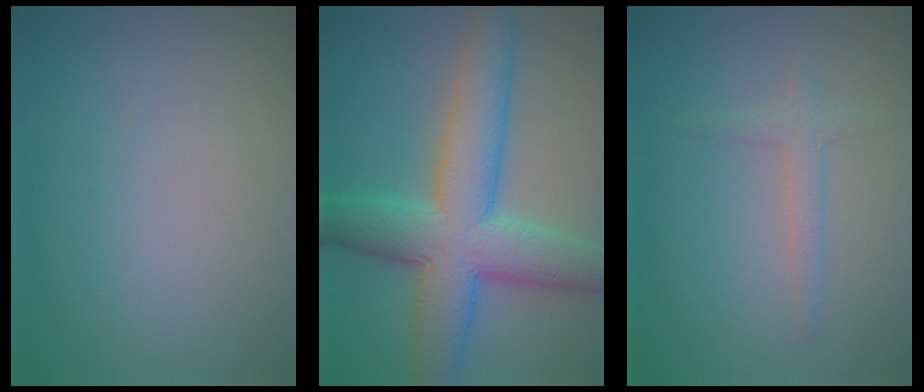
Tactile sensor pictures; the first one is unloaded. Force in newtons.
{"total": 9.6, "press": 9.6, "slide": 0.1}
{"total": 1.6, "press": 1.6, "slide": 0.1}